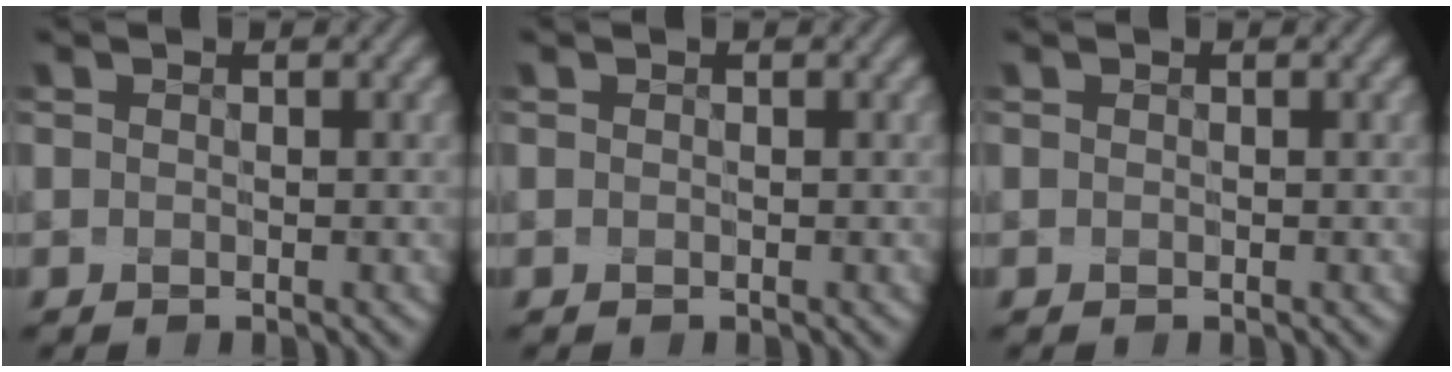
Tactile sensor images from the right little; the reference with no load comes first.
{"total": 0.0}
{"total": 0.0}